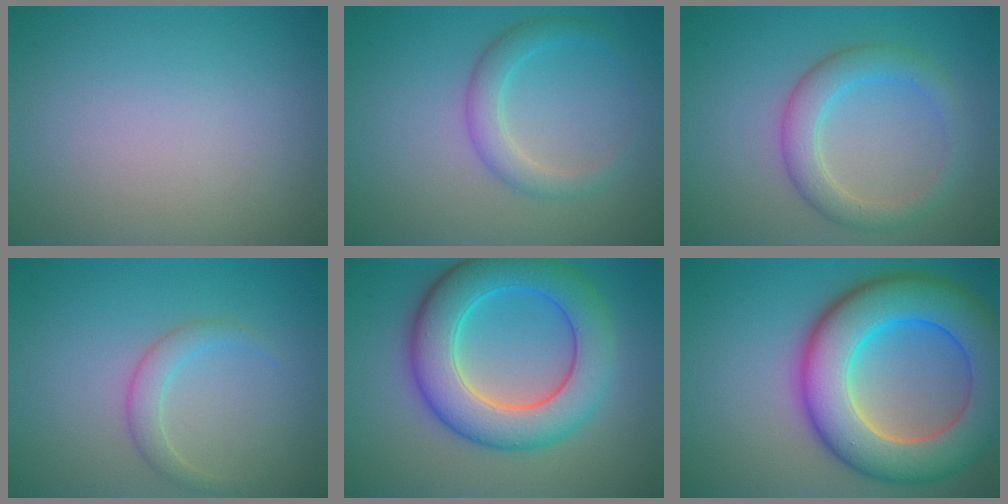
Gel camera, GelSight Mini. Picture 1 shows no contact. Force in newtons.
{"total": 2.6, "press": 2.6, "slide": 0.0}
{"total": 3.7, "press": 3.7, "slide": 0.2}
{"total": 1.9, "press": 1.9, "slide": 0.1}
{"total": 8.7, "press": 8.7, "slide": 0.2}
{"total": 11.7, "press": 11.7, "slide": 0.5}